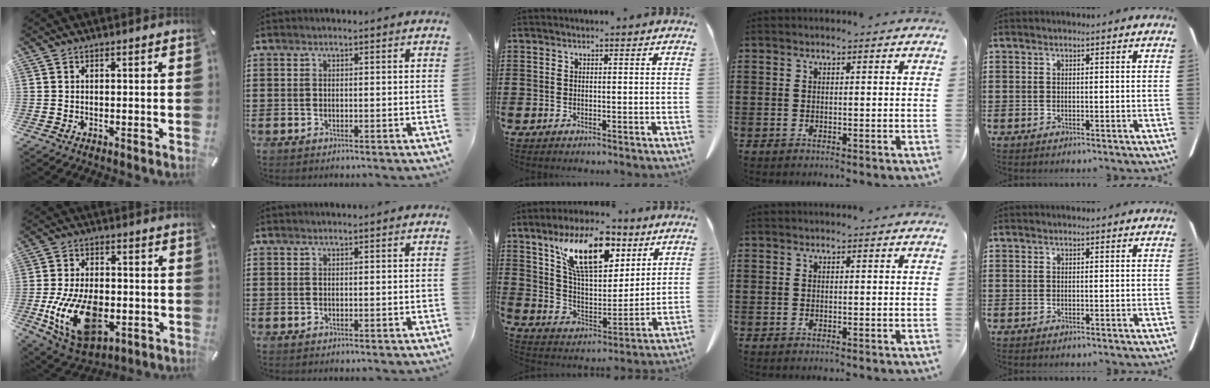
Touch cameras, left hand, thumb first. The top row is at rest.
{"thumb": {"total": 17.7, "force": [-4.0, 10.9, 13.3], "torque": [-0.262, 0.000, -0.064]}, "middle": {"total": 14.1, "force": [7.9, 6.1, 10.0], "torque": [-0.197, -0.006, 0.141]}}